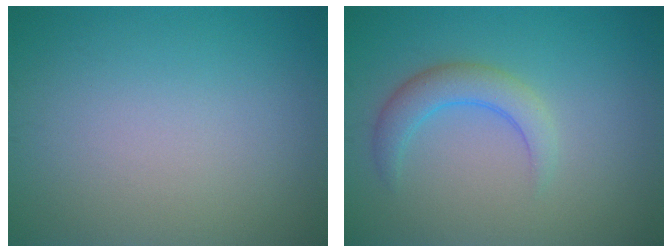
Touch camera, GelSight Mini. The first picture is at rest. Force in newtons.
{"total": 3.0, "press": 2.9, "slide": 0.2}